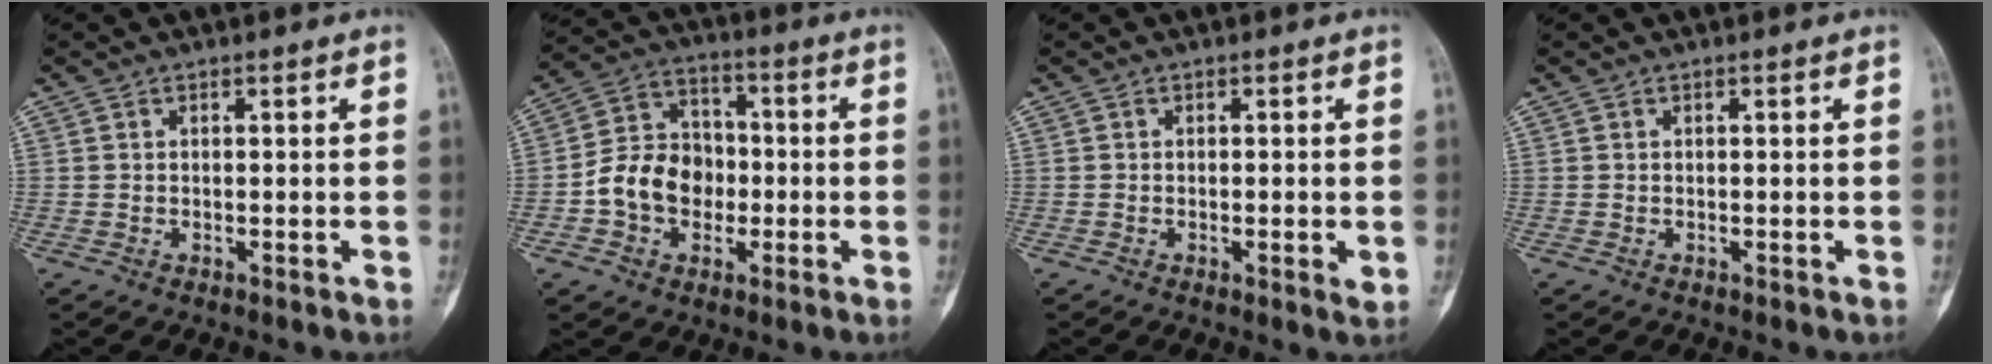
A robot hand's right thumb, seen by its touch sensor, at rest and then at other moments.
{"total": 11.6, "force": [-2.3, 9.3, 6.6], "torque": [-0.090, 0.038, -0.048]}
{"total": 2.2, "force": [-0.4, 0.5, 2.1], "torque": [-0.033, -0.006, -0.007]}
{"total": 0.0}